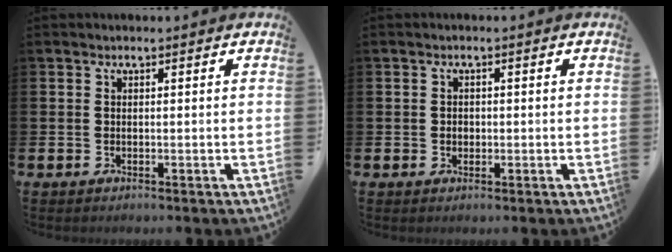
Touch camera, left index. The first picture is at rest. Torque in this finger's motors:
{"motor_torque": [0.17, -0.07, -0.01, 0.00]}